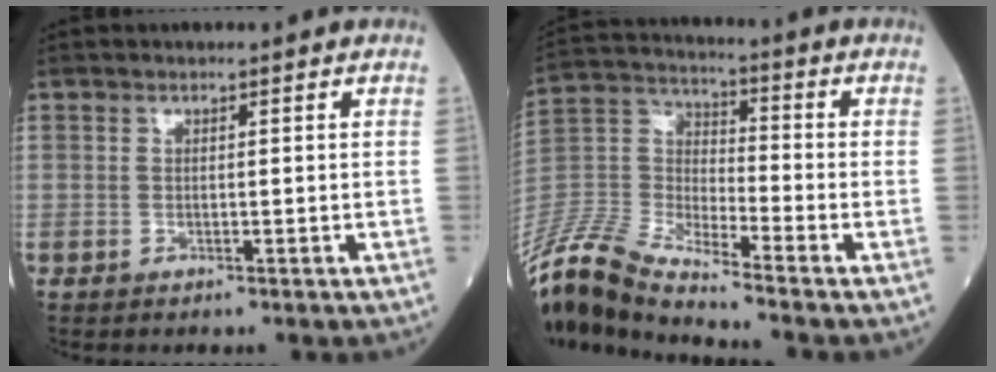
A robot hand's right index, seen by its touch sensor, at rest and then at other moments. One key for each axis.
{"total": 12.6, "fx": -11.4, "fy": 0.2, "fz": 5.4, "tx": -0.131, "ty": 0.003, "tz": -0.229}